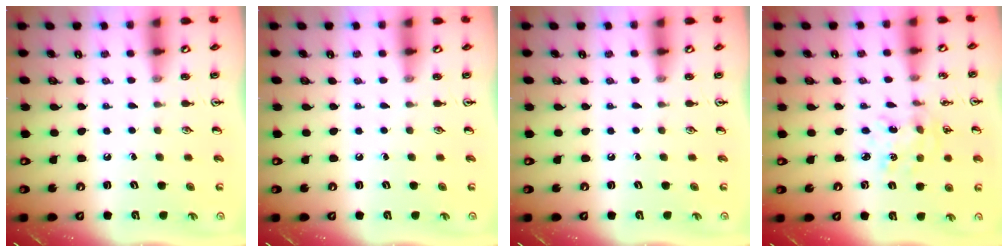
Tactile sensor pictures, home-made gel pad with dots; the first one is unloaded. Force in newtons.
{"total": 0.0}
{"total": 0.0}
{"total": 3.5, "press": 3.4, "slide": 0.3}